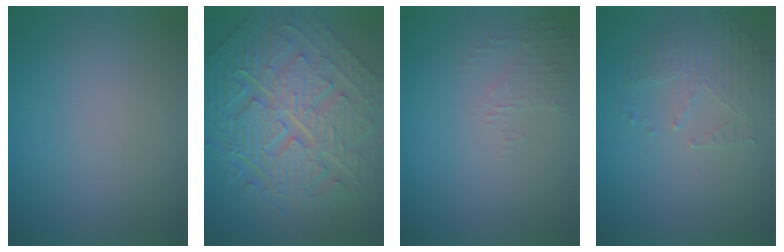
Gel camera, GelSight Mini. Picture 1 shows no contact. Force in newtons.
{"total": 11.0, "press": 7.8, "slide": 7.8}
{"total": 1.6, "press": 1.5, "slide": 0.4}
{"total": 1.9, "press": 1.5, "slide": 1.2}